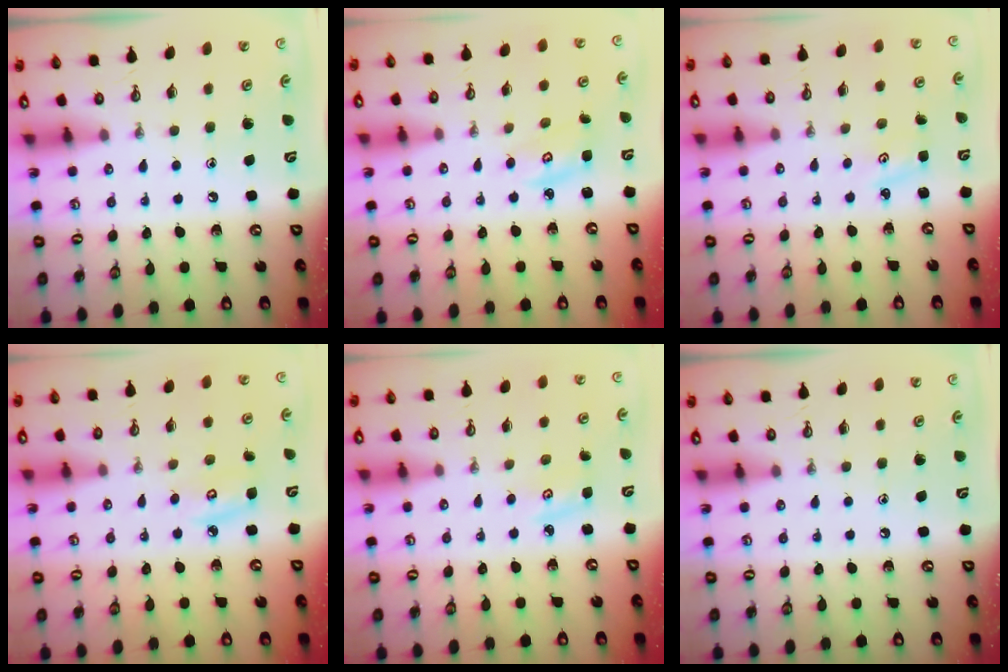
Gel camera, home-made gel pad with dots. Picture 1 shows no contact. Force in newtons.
{"total": 2.8, "press": 2.8, "slide": 0.2}
{"total": 1.8, "press": 1.7, "slide": 0.3}
{"total": 5.4, "press": 5.3, "slide": 0.6}
{"total": 3.2, "press": 3.2, "slide": 0.4}
{"total": 0.0}